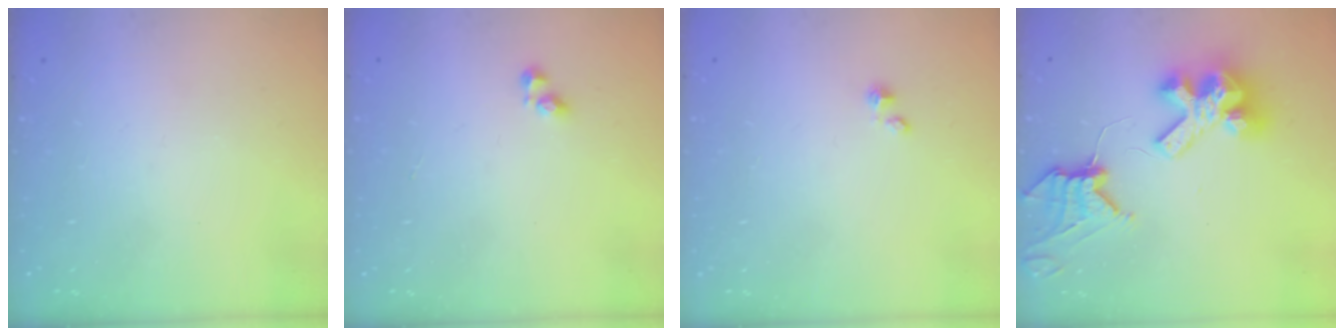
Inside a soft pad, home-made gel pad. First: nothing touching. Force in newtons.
{"total": 2.4, "press": 2.3, "slide": 0.6}
{"total": 1.5, "press": 1.5, "slide": 0.0}
{"total": 12.2, "press": 12.1, "slide": 1.2}